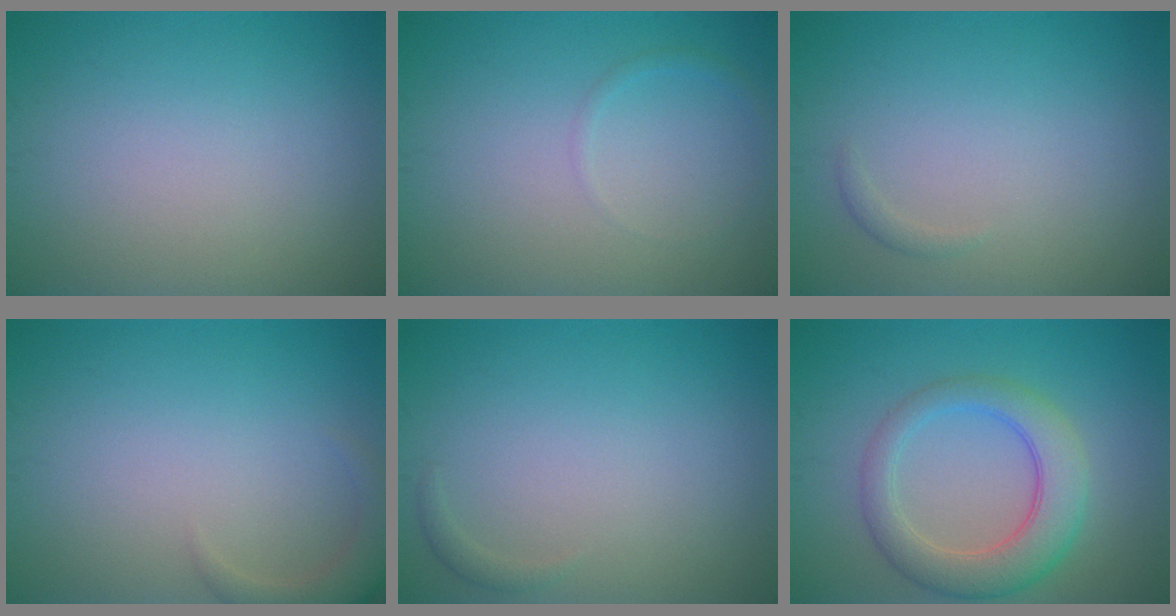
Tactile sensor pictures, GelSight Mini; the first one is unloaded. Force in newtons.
{"total": 0.7, "press": 0.7, "slide": 0.1}
{"total": 0.6, "press": 0.6, "slide": 0.0}
{"total": 2.6, "press": 2.6, "slide": 0.3}
{"total": 0.7, "press": 0.7, "slide": 0.1}
{"total": 5.3, "press": 5.3, "slide": 0.2}